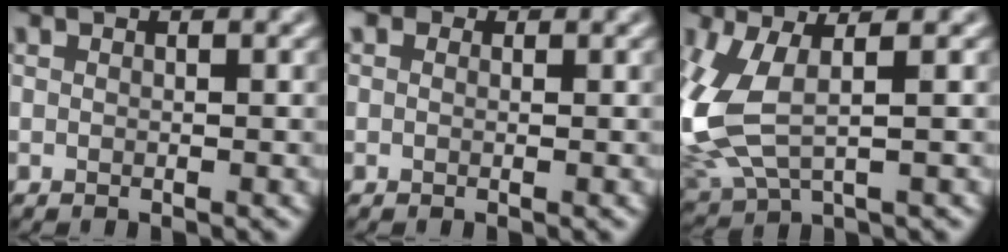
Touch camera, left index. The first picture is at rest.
{"total": 1.3, "force": [0.6, 0.9, 0.7], "torque": [-0.011, 0.001, -0.001]}
{"total": 7.3, "force": [0.2, 3.6, 6.3], "torque": [-0.173, -0.006, 0.008]}